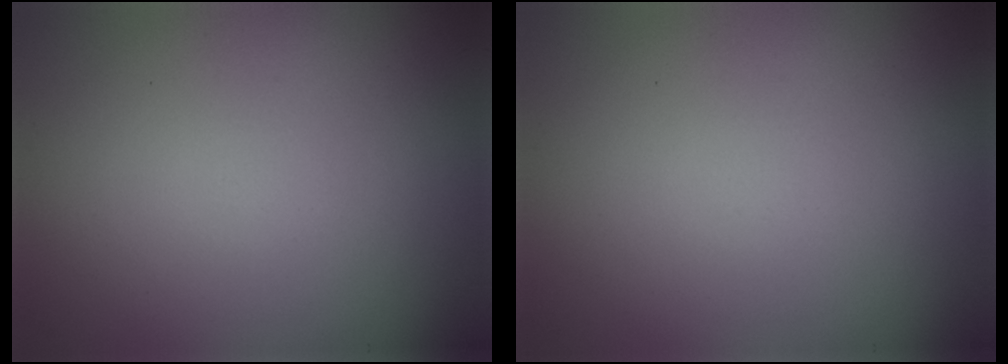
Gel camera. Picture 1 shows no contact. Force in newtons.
{"total": 0.0}